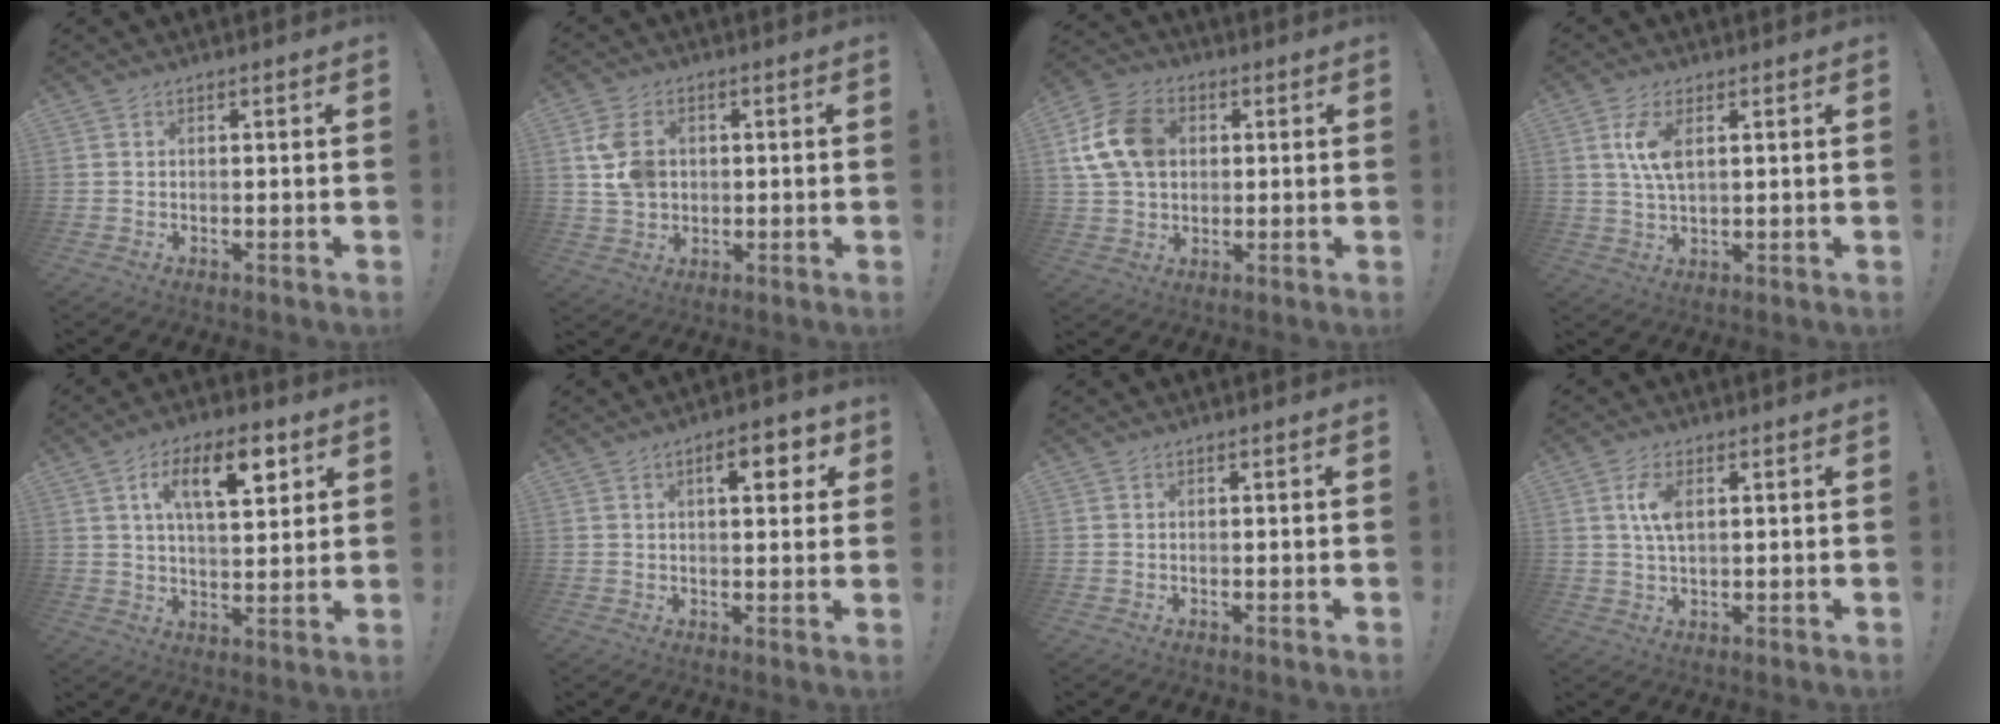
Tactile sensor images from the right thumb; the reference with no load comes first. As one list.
[{"total": 9.0, "force": [1.6, 7.3, 5.0], "torque": [-0.085, 0.008, 0.033]}, {"total": 14.4, "force": [3.1, 10.9, 8.9], "torque": [-0.158, 0.003, 0.063]}, {"total": 7.3, "force": [2.1, 2.9, 6.3], "torque": [-0.122, -0.006, 0.031]}, {"total": 13.7, "force": [5.7, 5.7, 11.1], "torque": [-0.168, -0.005, 0.093]}, {"total": 7.2, "force": [2.8, 2.5, 6.1], "torque": [-0.064, -0.011, 0.035]}, {"total": 0.0}, {"total": 6.2, "force": [1.6, 2.7, 5.3], "torque": [-0.096, -0.002, 0.023]}]